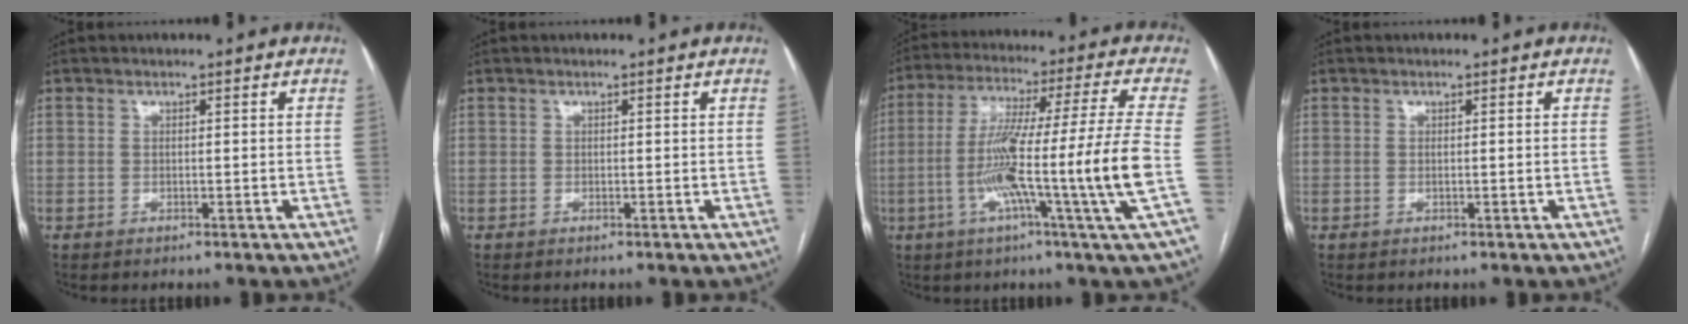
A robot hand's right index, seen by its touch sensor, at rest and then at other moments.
{"total": 0.0}
{"total": 18.2, "force": [-4.2, -2.5, 17.5], "torque": [-0.296, -0.008, -0.083]}
{"total": 0.5, "force": [-0.1, -0.1, 0.5], "torque": [-0.012, -0.001, 0.001]}